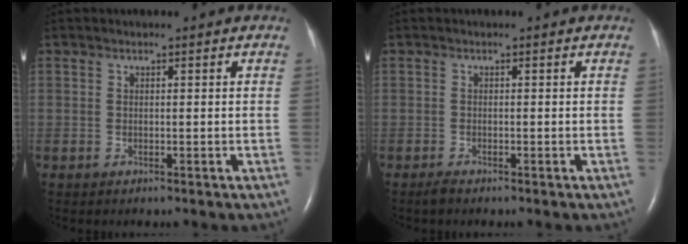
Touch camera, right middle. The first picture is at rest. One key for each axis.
{"total": 0.8, "fx": -0.7, "fy": 0.0, "fz": 0.4, "tx": -0.018, "ty": -0.005, "tz": -0.012}